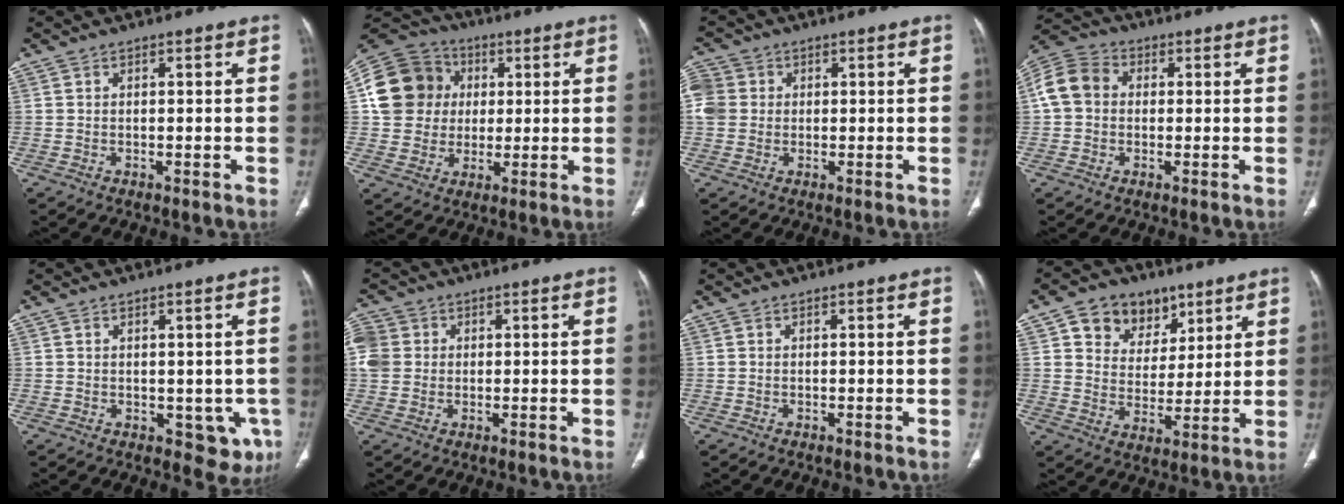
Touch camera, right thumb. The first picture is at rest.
{"total": 15.2, "force": [2.5, 13.6, 6.1], "torque": [-0.107, 0.020, 0.044]}
{"total": 6.9, "force": [0.8, 6.2, 2.9], "torque": [-0.064, 0.015, 0.014]}
{"total": 8.3, "force": [0.6, 6.9, 4.7], "torque": [-0.089, 0.026, 0.001]}
{"total": 5.2, "force": [-0.4, 3.4, 3.8], "torque": [-0.018, -0.007, 0.008]}
{"total": 7.6, "force": [1.2, 6.7, 3.3], "torque": [-0.076, 0.015, 0.023]}
{"total": 0.0}
{"total": 11.5, "force": [6.3, 8.7, 4.1], "torque": [-0.031, -0.024, 0.107]}